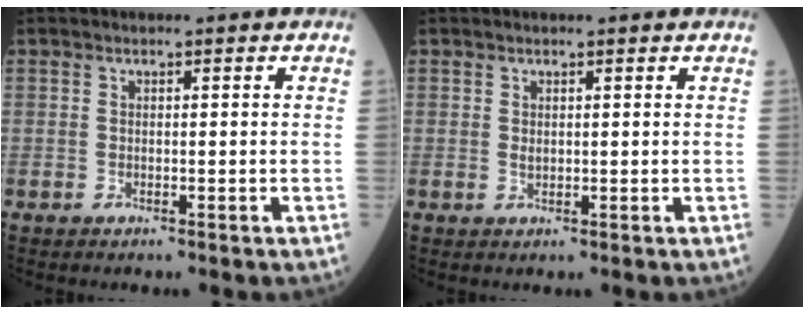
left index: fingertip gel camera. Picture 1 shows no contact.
{"total": 1.0, "force": [0.6, 0.4, 0.7], "torque": [-0.015, 0.004, 0.010]}